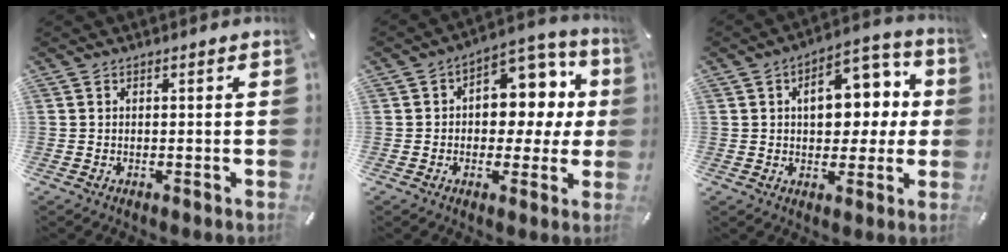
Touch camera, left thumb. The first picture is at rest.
{"total": 10.5, "force": [1.6, 7.8, 6.8], "torque": [-0.080, -0.017, 0.028]}
{"total": 13.6, "force": [2.6, 9.1, 9.8], "torque": [-0.114, -0.008, 0.040]}